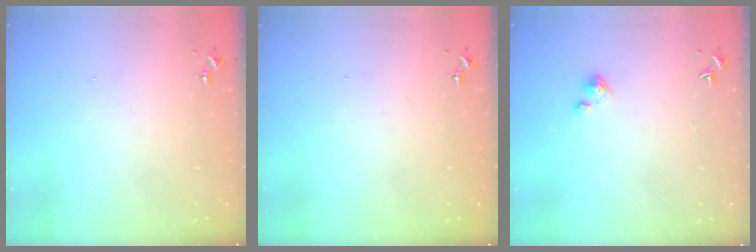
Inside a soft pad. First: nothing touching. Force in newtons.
{"total": 0.0}
{"total": 3.1, "press": 3.1, "slide": 0.3}